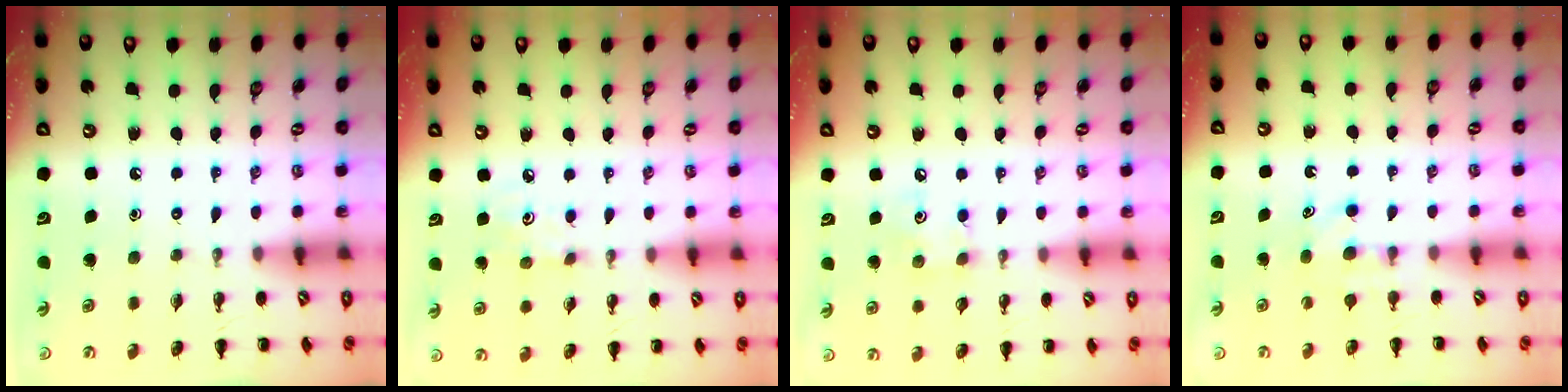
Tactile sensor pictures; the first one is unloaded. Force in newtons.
{"total": 3.8, "press": 3.6, "slide": 1.1}
{"total": 4.0, "press": 3.8, "slide": 1.0}
{"total": 4.7, "press": 4.5, "slide": 1.4}